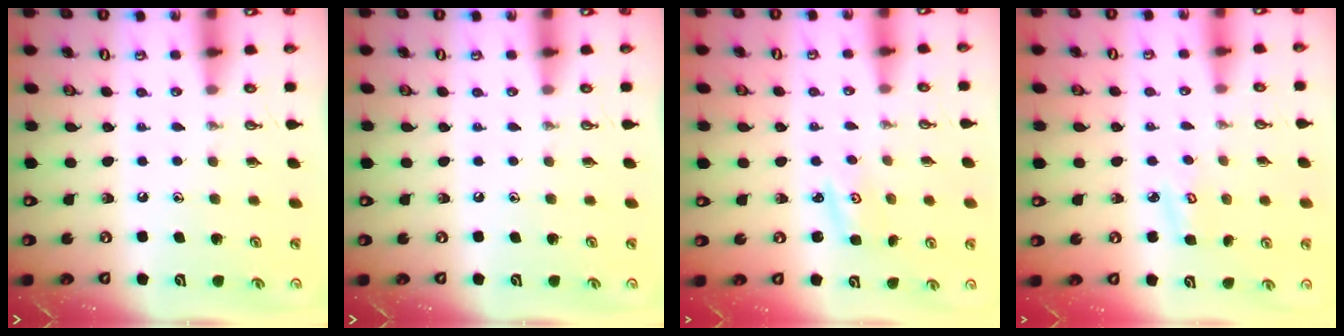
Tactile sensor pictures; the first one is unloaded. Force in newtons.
{"total": 0.0}
{"total": 2.8, "press": 2.8, "slide": 0.3}
{"total": 3.9, "press": 3.9, "slide": 0.4}